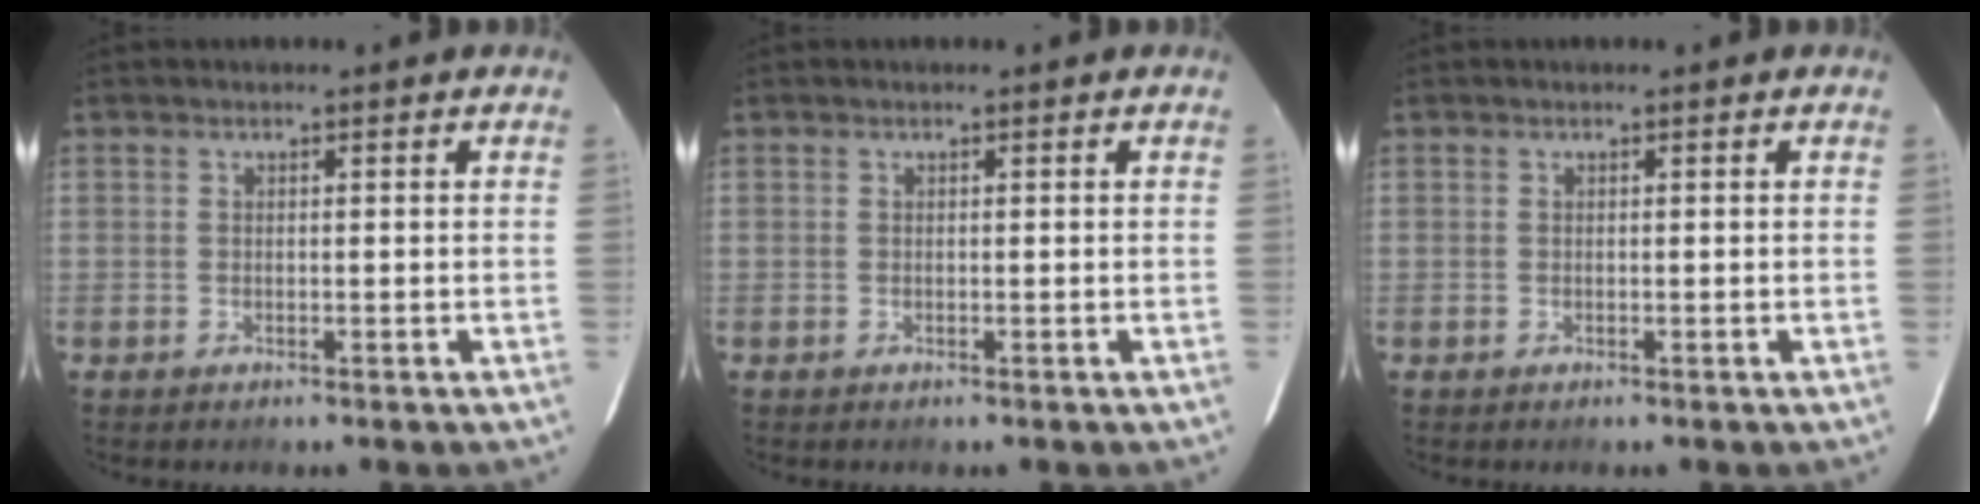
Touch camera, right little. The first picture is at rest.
{"total": 0.0}
{"total": 0.0}